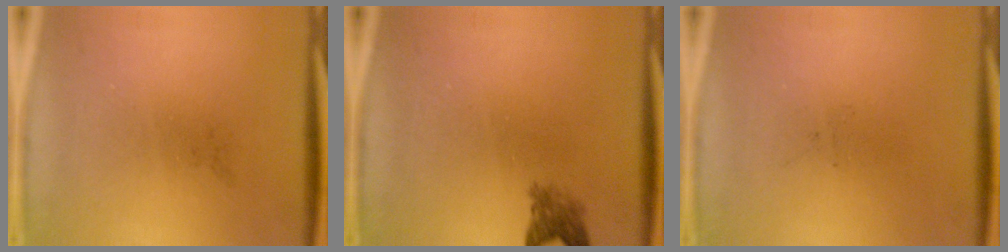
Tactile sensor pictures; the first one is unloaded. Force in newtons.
{"total": 2.4}
{"total": 0.0}